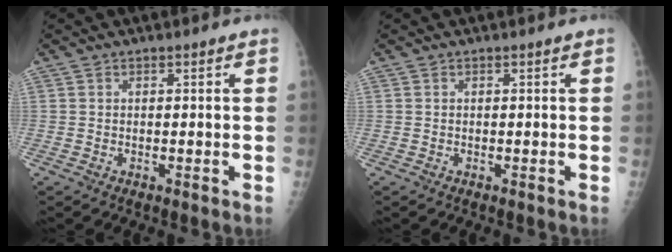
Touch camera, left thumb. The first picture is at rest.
{"total": 0.0}